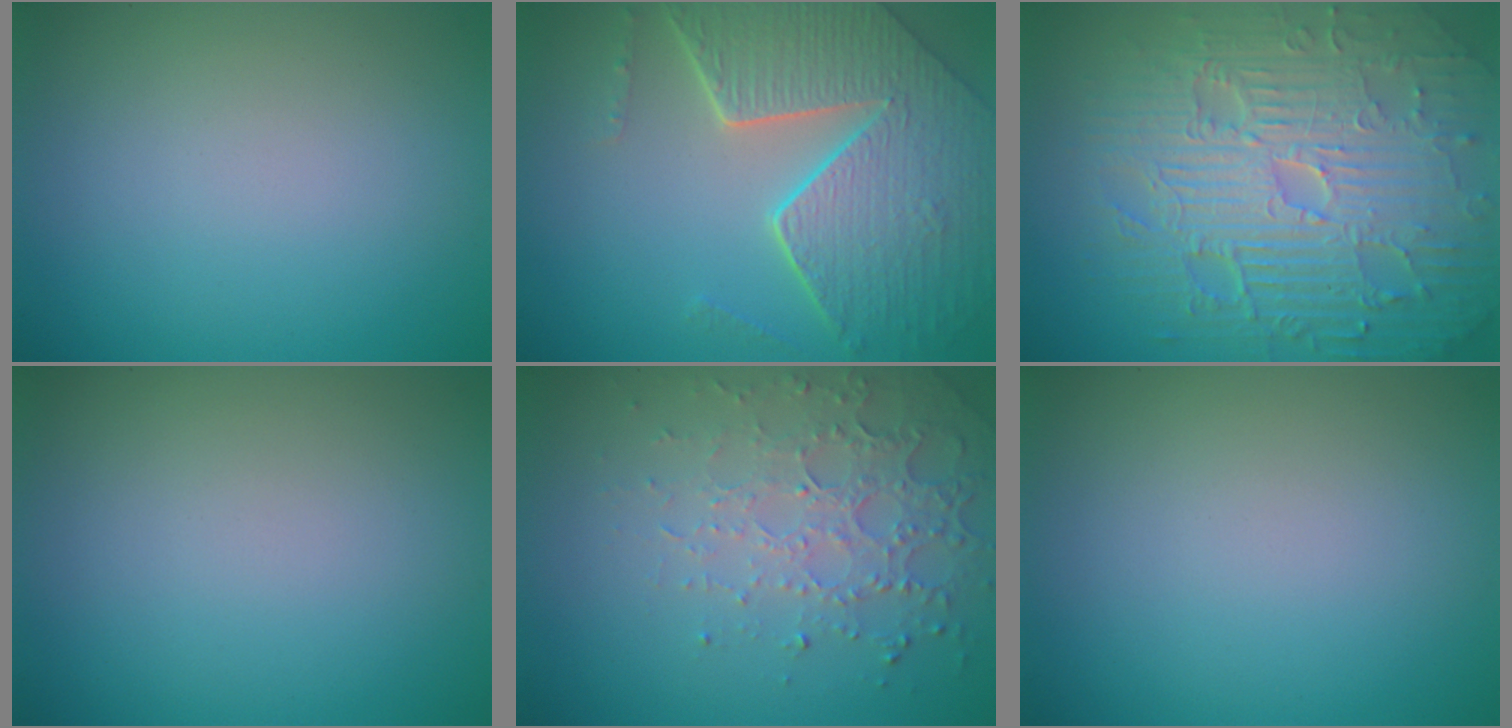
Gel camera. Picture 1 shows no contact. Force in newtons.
{"total": 8.4, "press": 6.0, "slide": 5.9}
{"total": 11.3, "press": 7.4, "slide": 8.6}
{"total": 0.0}
{"total": 4.7, "press": 3.3, "slide": 3.4}
{"total": 0.0}